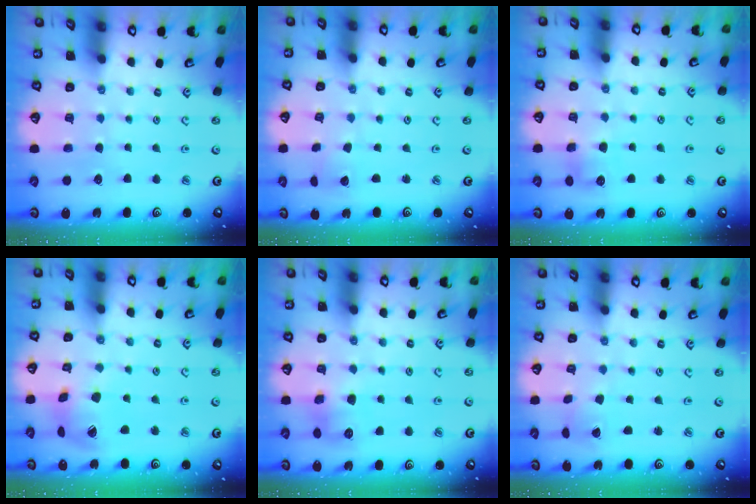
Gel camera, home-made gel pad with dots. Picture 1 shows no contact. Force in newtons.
{"total": 2.4, "press": 2.4, "slide": 0.2}
{"total": 5.7, "press": 5.7, "slide": 0.5}
{"total": 13.2, "press": 13.1, "slide": 1.7}
{"total": 7.6, "press": 7.5, "slide": 1.0}
{"total": 1.8, "press": 1.8, "slide": 0.1}